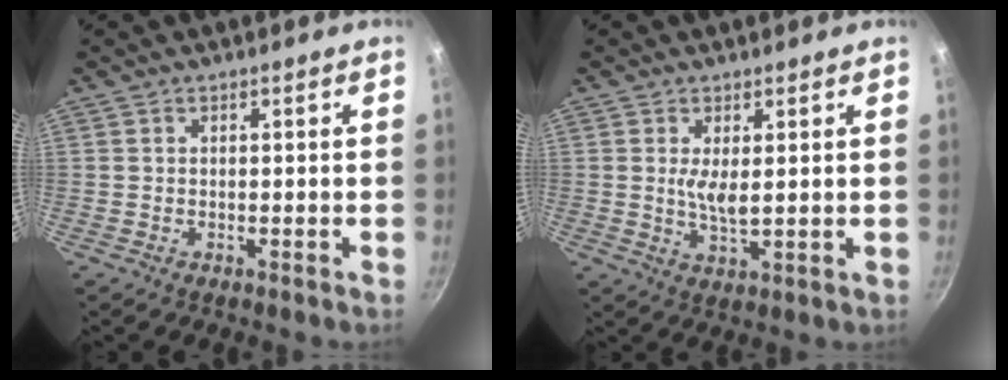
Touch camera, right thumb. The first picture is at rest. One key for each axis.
{"total": 4.2, "fx": 0.9, "fy": 1.3, "fz": 3.9, "tx": -0.074, "ty": -0.014, "tz": 0.020}